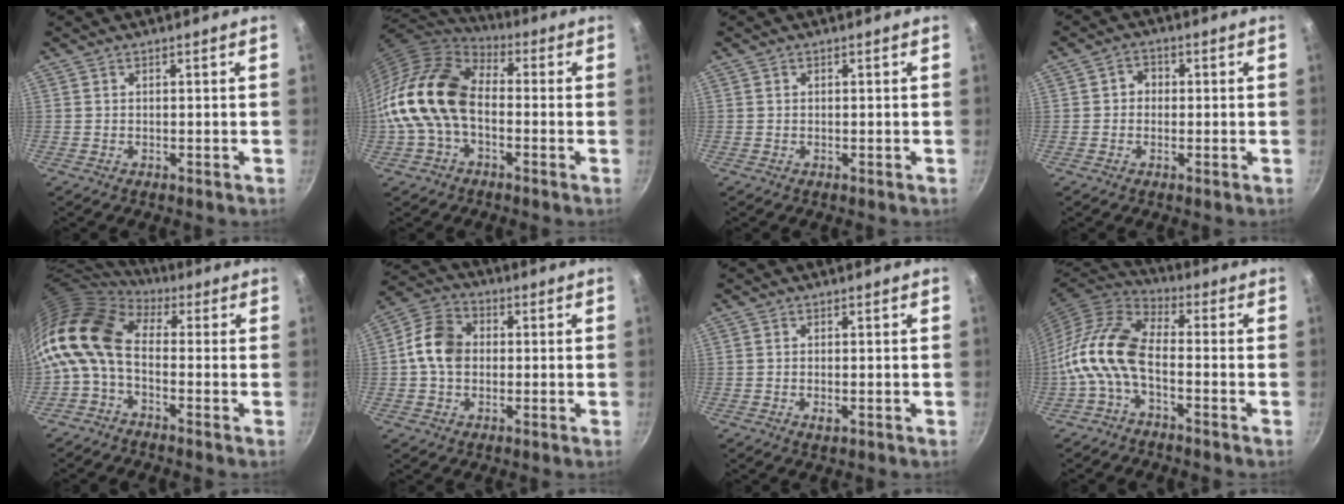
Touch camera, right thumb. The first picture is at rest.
{"total": 15.8, "force": [-2.1, 10.4, 11.7], "torque": [-0.204, 0.039, -0.057]}
{"total": 0.0}
{"total": 2.9, "force": [0.0, 2.6, 1.2], "torque": [-0.001, 0.008, -0.005]}
{"total": 12.5, "force": [-0.2, 7.7, 9.9], "torque": [-0.189, 0.021, -0.025]}
{"total": 9.8, "force": [0.1, 7.6, 6.2], "torque": [-0.092, 0.020, -0.015]}
{"total": 1.5, "force": [-0.4, 0.6, 1.4], "torque": [-0.028, -0.002, -0.008]}
{"total": 11.8, "force": [-3.5, 6.0, 9.5], "torque": [-0.192, 0.042, -0.087]}